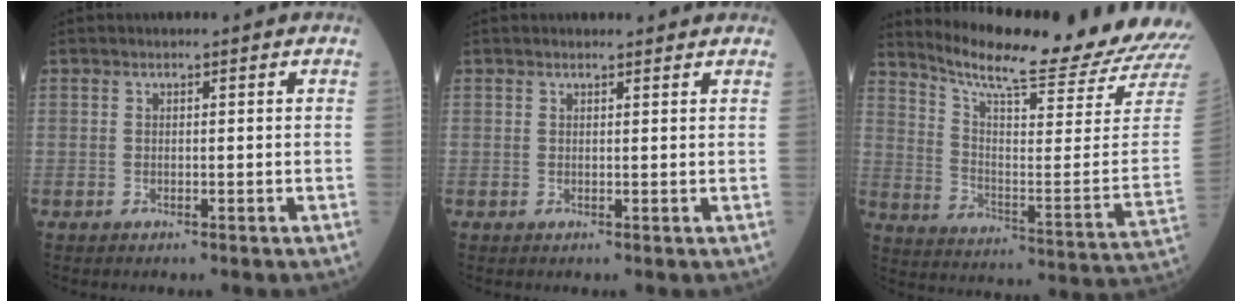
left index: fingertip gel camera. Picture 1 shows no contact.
{"total": 2.1, "force": [2.0, 0.4, 0.5], "torque": [-0.015, 0.008, 0.022]}
{"total": 22.2, "force": [20.9, -1.3, 7.2], "torque": [-0.140, -0.113, 0.284]}